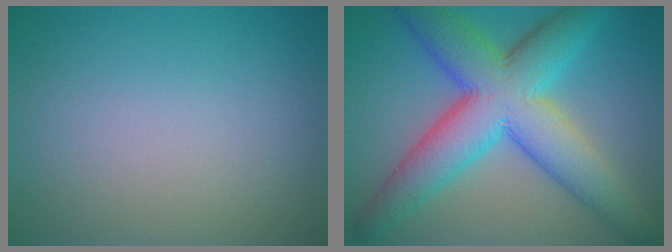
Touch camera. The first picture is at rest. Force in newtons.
{"total": 10.6, "press": 10.6, "slide": 0.2}